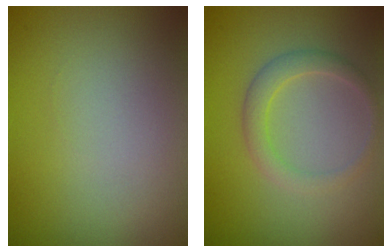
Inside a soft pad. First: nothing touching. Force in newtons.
{"total": 2.2, "press": 2.2, "slide": 0.2}